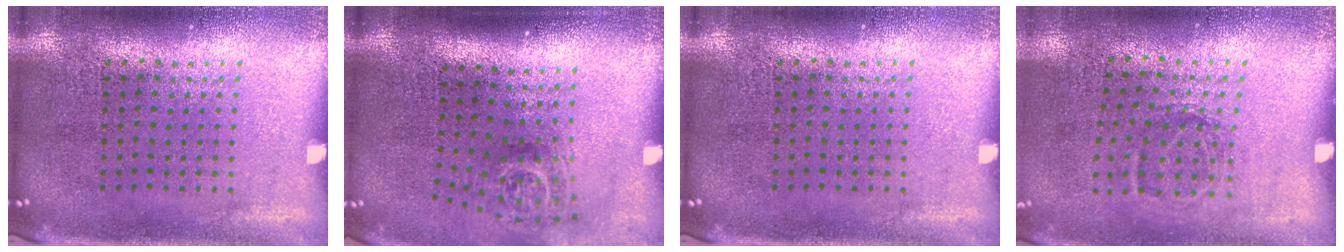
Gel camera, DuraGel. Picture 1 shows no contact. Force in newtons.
{"total": 1.8, "press": 1.2, "slide": 1.3}
{"total": 0.0}
{"total": 1.2, "press": 0.8, "slide": 0.8}